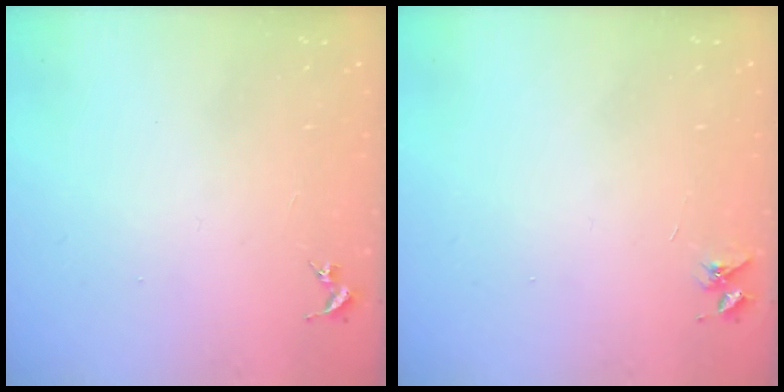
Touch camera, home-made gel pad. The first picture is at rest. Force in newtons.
{"total": 3.6, "press": 3.6, "slide": 0.5}